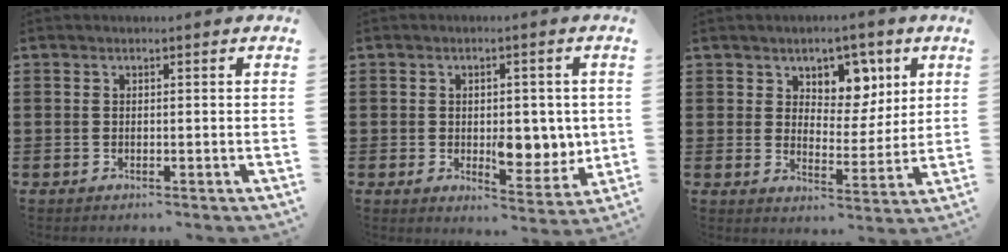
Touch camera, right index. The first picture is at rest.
{"total": 7.4, "force": [0.1, 4.5, 5.9], "torque": [-0.072, -0.001, -0.002]}
{"total": 6.0, "force": [3.7, 4.3, 1.9], "torque": [-0.048, -0.007, 0.061]}